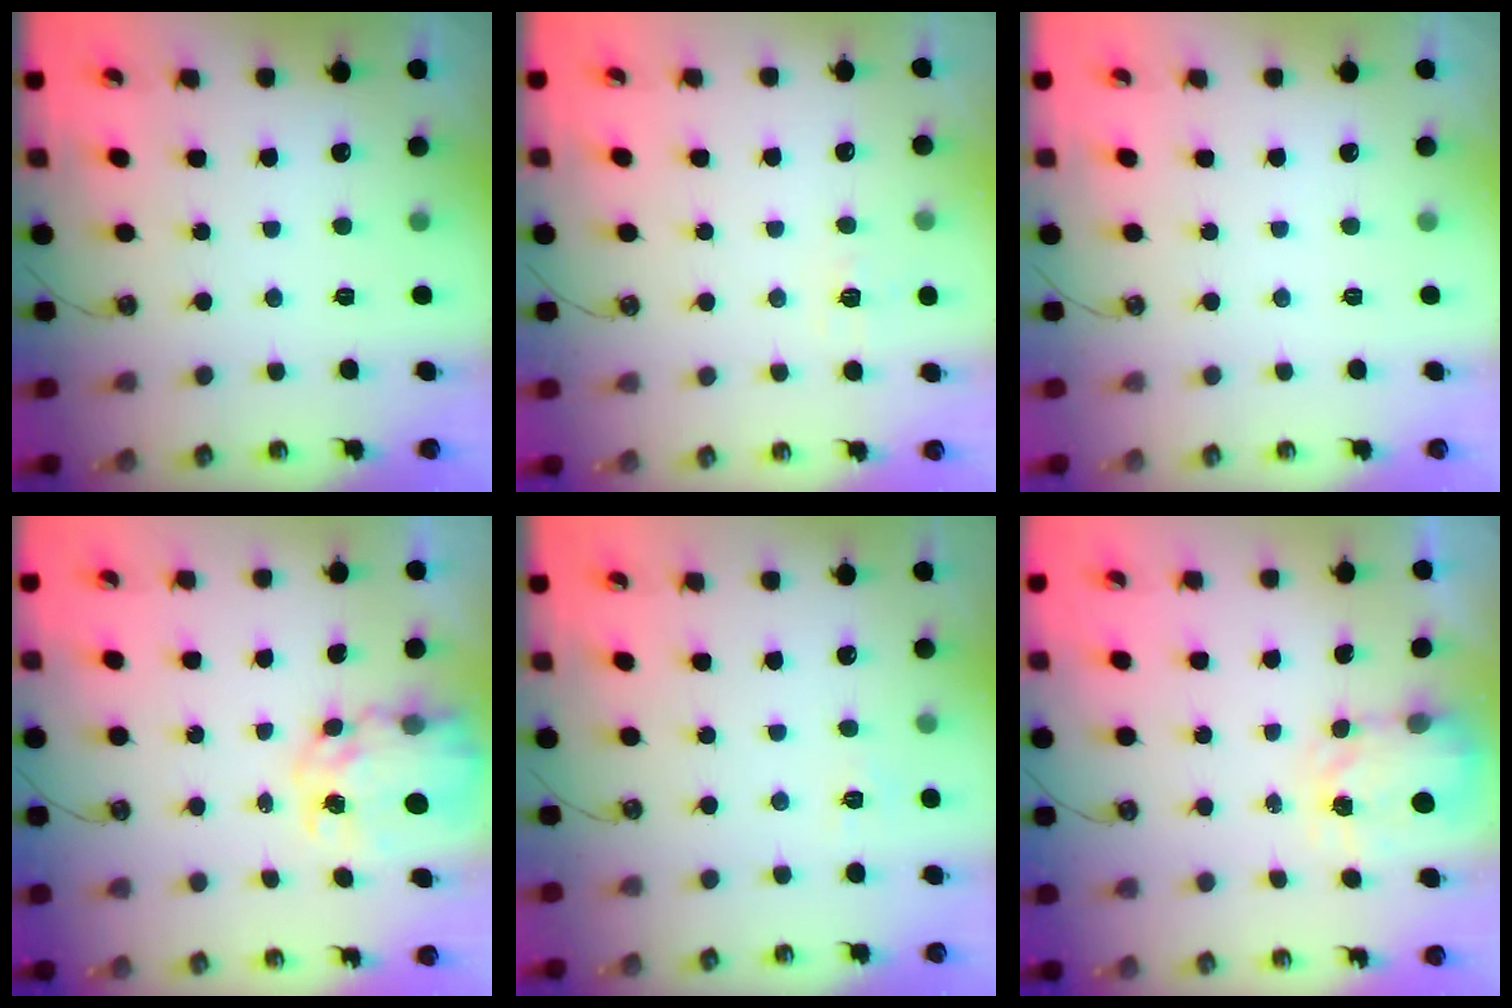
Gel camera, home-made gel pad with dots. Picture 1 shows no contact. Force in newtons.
{"total": 5.4, "press": 5.3, "slide": 0.7}
{"total": 0.0}
{"total": 8.7, "press": 8.7, "slide": 0.8}
{"total": 5.1, "press": 5.1, "slide": 0.6}
{"total": 3.8, "press": 3.7, "slide": 0.5}